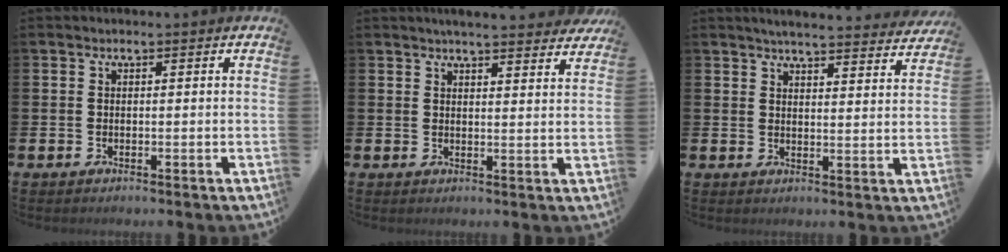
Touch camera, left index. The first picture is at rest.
{"total": 4.0, "force": [3.9, 0.0, 0.6], "torque": [-0.008, -0.023, 0.069]}
{"total": 4.6, "force": [4.5, 0.2, 1.0], "torque": [-0.020, -0.033, 0.076]}